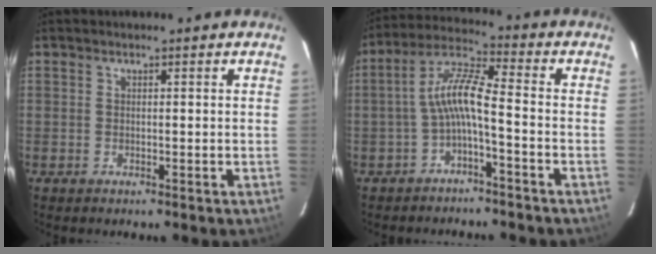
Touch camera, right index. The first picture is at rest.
{"total": 7.2, "force": [-2.5, 0.9, 6.7], "torque": [-0.158, 0.020, -0.048]}